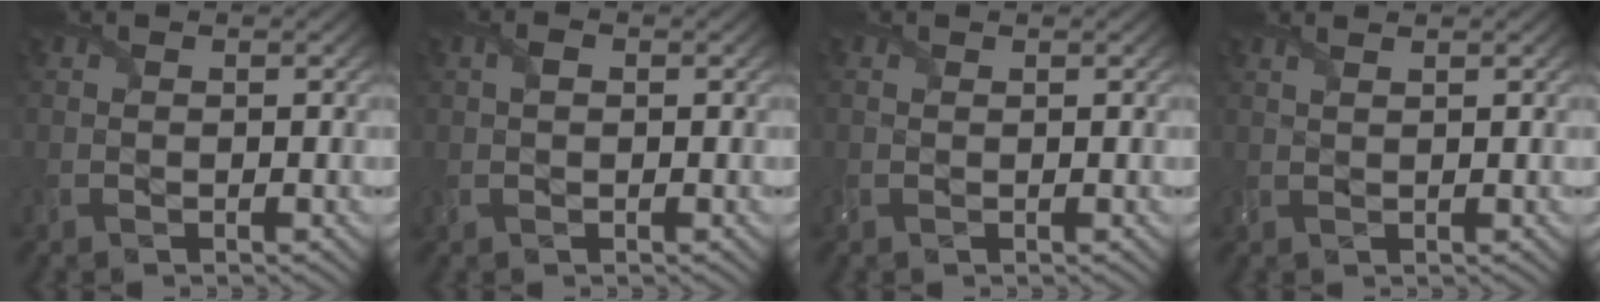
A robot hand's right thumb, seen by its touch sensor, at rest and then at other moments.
{"total": 1.4, "force": [0.1, 0.9, 1.1], "torque": [-0.027, 0.002, 0.002]}
{"total": 0.7, "force": [0.2, 0.5, 0.5], "torque": [-0.015, 0.000, 0.005]}
{"total": 1.3, "force": [1.0, 0.2, 0.8], "torque": [-0.018, 0.001, 0.013]}